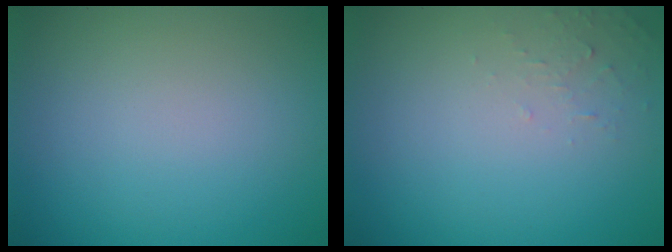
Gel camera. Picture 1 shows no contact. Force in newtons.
{"total": 0.9, "press": 0.9, "slide": 0.1}